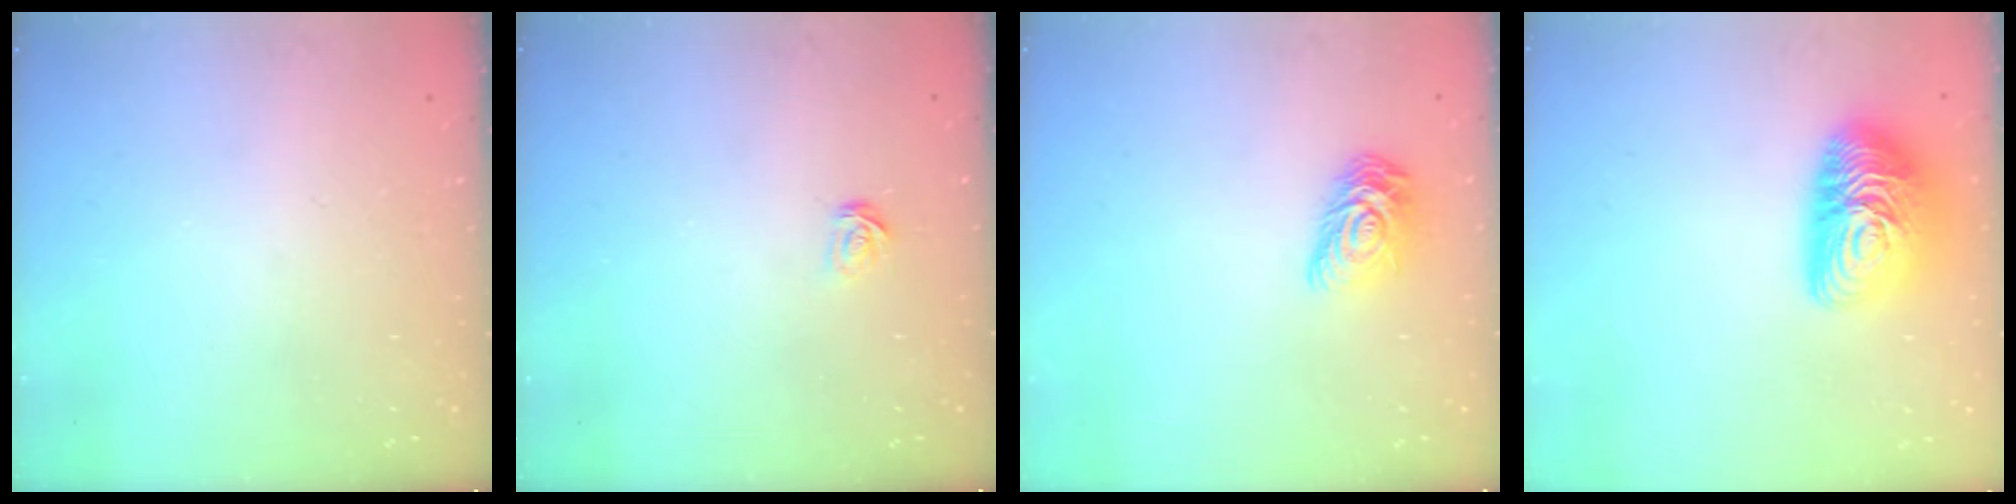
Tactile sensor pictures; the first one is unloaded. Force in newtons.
{"total": 2.4, "press": 2.4, "slide": 0.2}
{"total": 10.3, "press": 10.3, "slide": 0.5}
{"total": 15.8, "press": 15.8, "slide": 0.8}